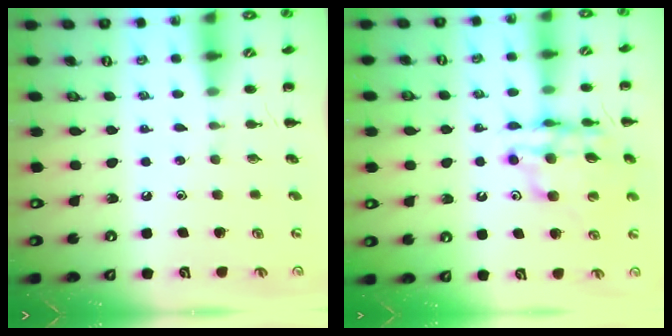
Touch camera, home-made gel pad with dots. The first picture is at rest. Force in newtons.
{"total": 12.4, "press": 11.8, "slide": 3.6}